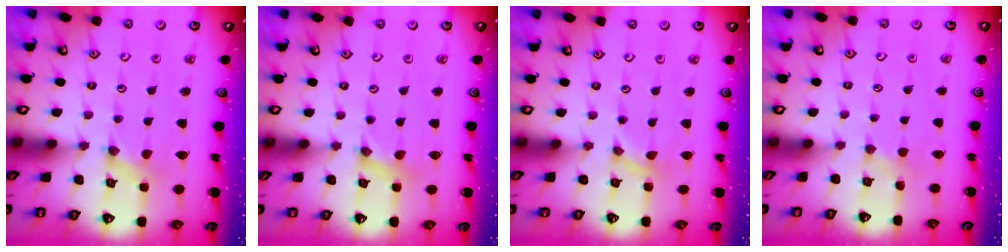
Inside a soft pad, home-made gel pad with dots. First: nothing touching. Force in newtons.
{"total": 1.4, "press": 1.4, "slide": 0.2}
{"total": 0.0}
{"total": 1.7, "press": 1.6, "slide": 0.4}